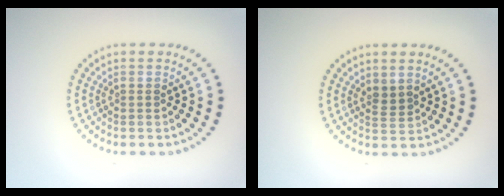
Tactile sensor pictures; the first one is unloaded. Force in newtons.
{"total": 1.3, "press": 1.0, "slide": 0.8}